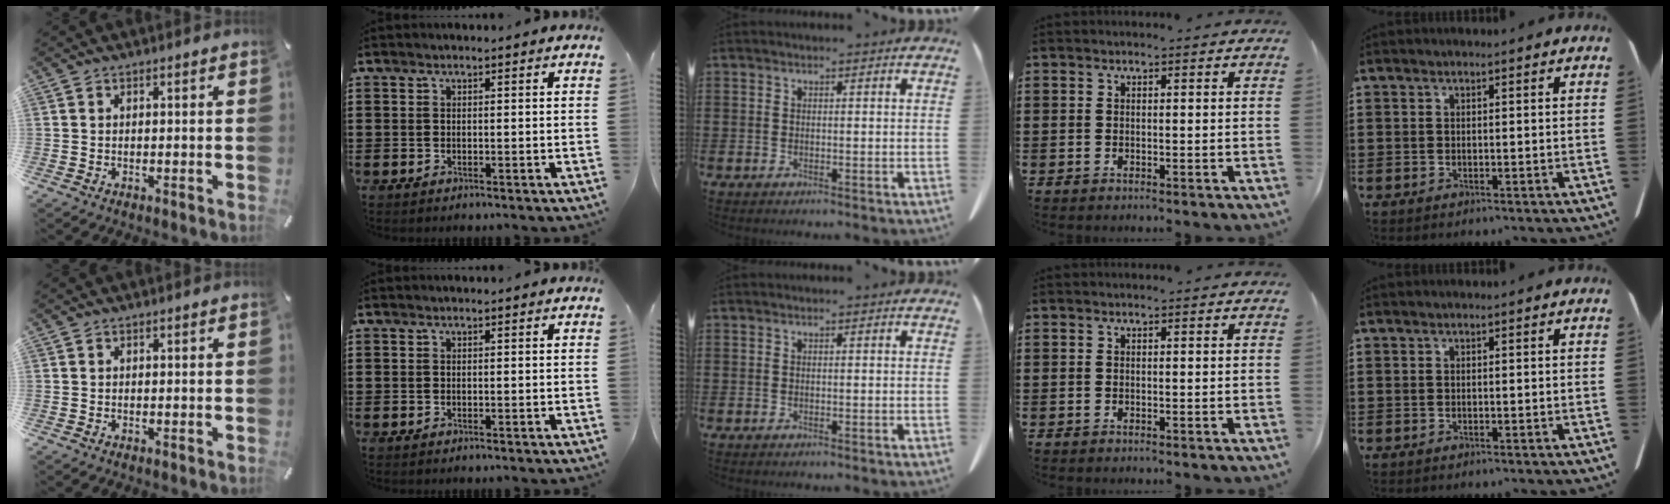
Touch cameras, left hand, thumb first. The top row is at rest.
{}